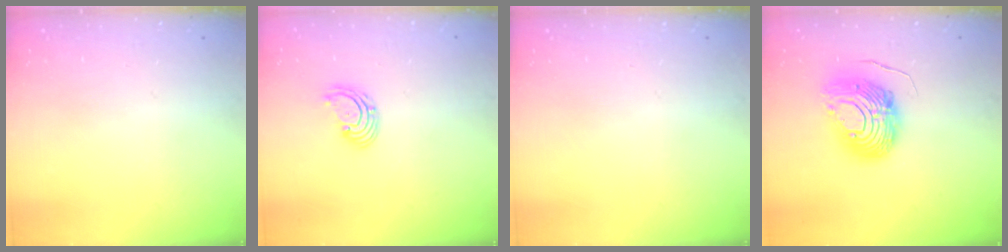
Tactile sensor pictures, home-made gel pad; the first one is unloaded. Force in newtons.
{"total": 2.7, "press": 2.7, "slide": 0.1}
{"total": 0.0}
{"total": 12.2, "press": 12.2, "slide": 1.2}